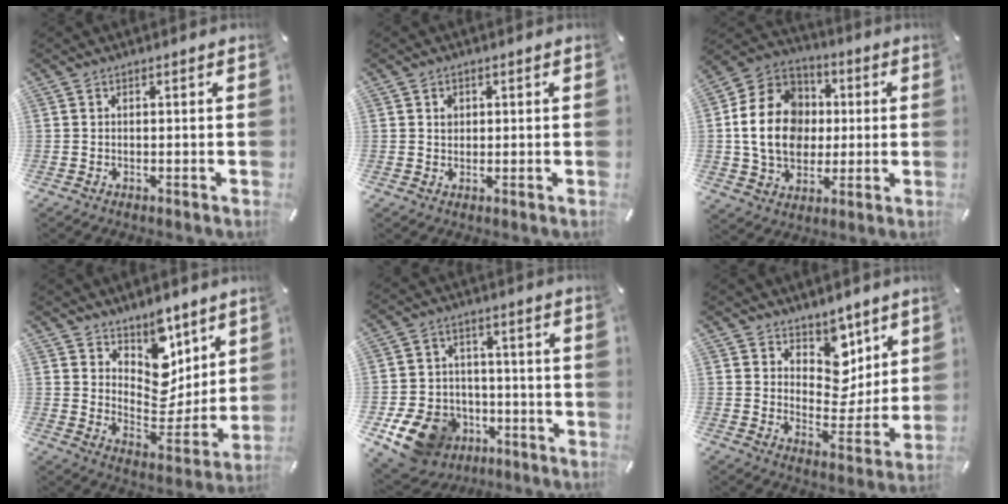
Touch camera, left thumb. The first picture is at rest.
{"total": 1.7, "force": [0.5, 1.6, 0.5], "torque": [0.003, -0.003, 0.003]}
{"total": 17.7, "force": [0.5, 14.8, 9.7], "torque": [-0.202, 0.019, 0.012]}
{"total": 10.1, "force": [6.7, 7.3, 2.2], "torque": [-0.016, -0.089, 0.125]}
{"total": 13.0, "force": [-6.2, 10.2, 5.1], "torque": [-0.093, 0.039, -0.101]}
{"total": 10.9, "force": [6.1, 7.9, 4.4], "torque": [-0.050, -0.061, 0.112]}